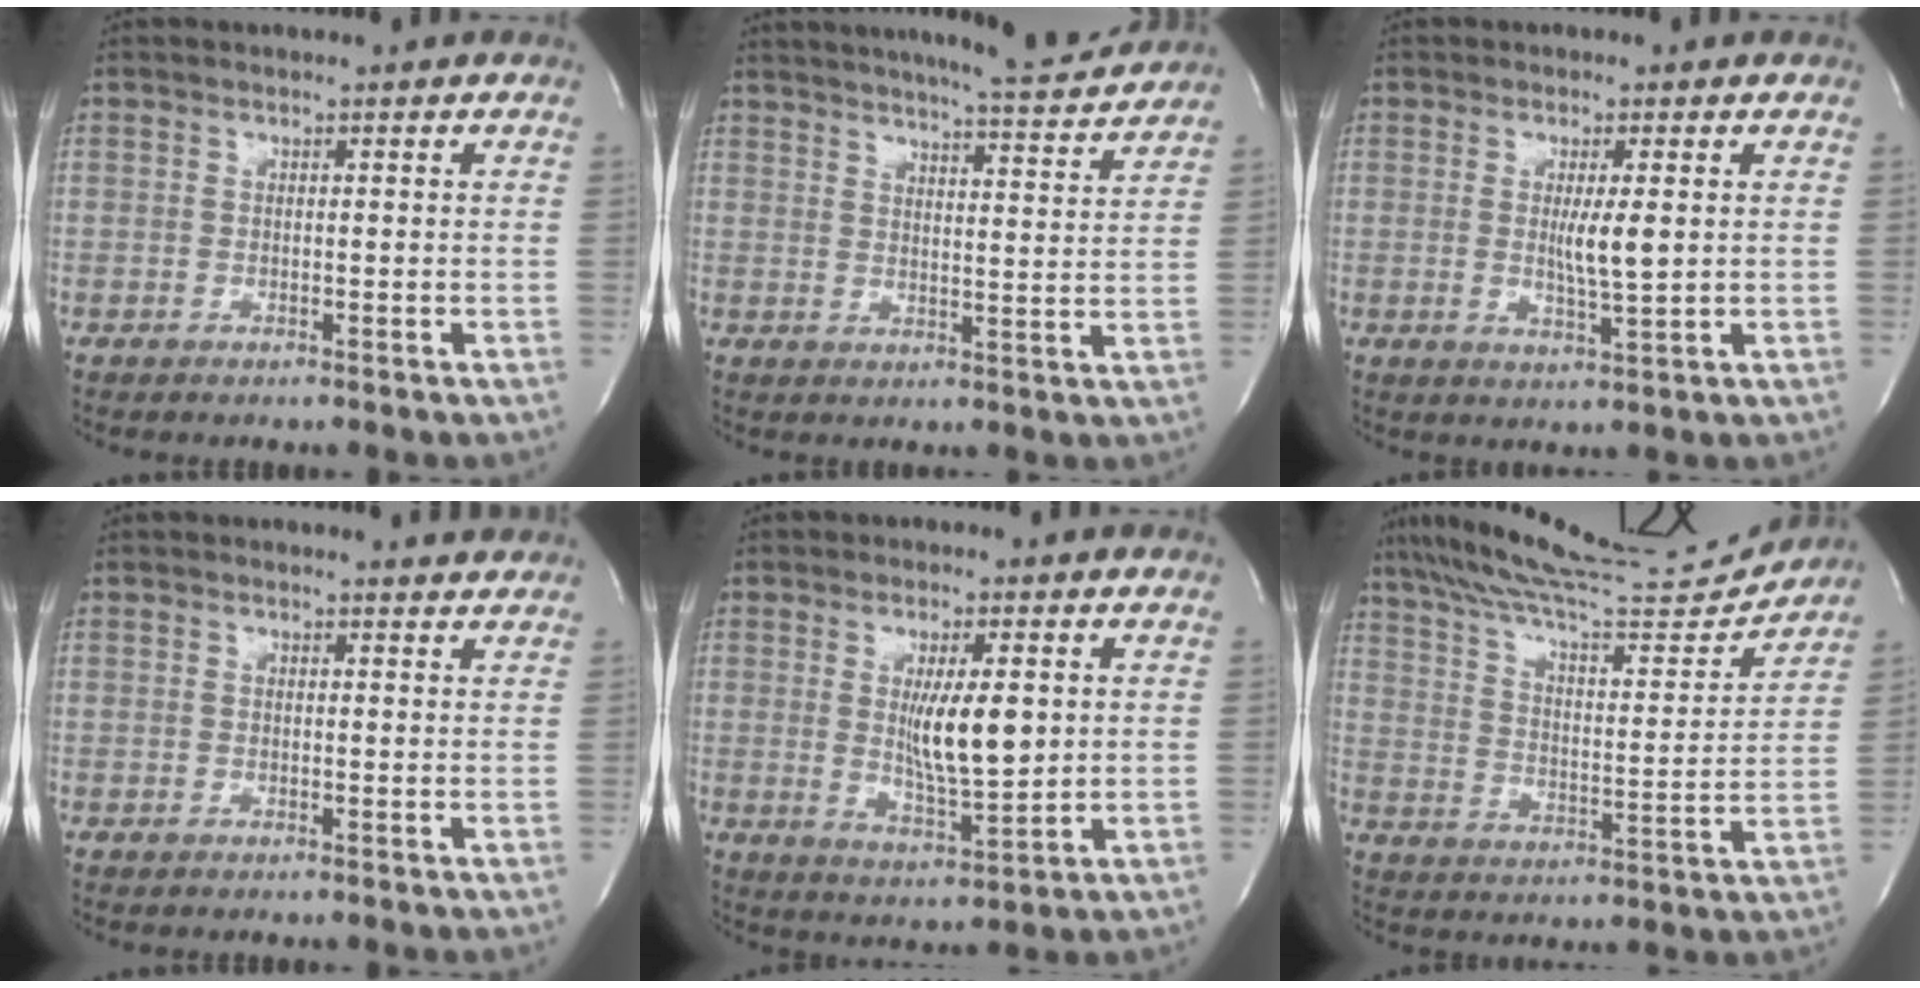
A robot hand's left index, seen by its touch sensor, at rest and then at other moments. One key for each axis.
{"total": 13.9, "fx": 12.9, "fy": 0.4, "fz": 5.1, "tx": -0.082, "ty": -0.016, "tz": 0.168}
{"total": 4.1, "fx": 0.4, "fy": 0.2, "fz": 4.1, "tx": -0.078, "ty": -0.010, "tz": 0.010}
{"total": 1.8, "fx": 1.8, "fy": 0.0, "fz": -0.1, "tx": -0.011, "ty": -0.006, "tz": 0.014}
{"total": 7.9, "fx": 1.3, "fy": 1.5, "fz": 7.6, "tx": -0.134, "ty": -0.014, "tz": 0.030}
{"total": 19.9, "fx": 18.7, "fy": 0.9, "fz": 6.6, "tx": -0.119, "ty": -0.024, "tz": 0.279}